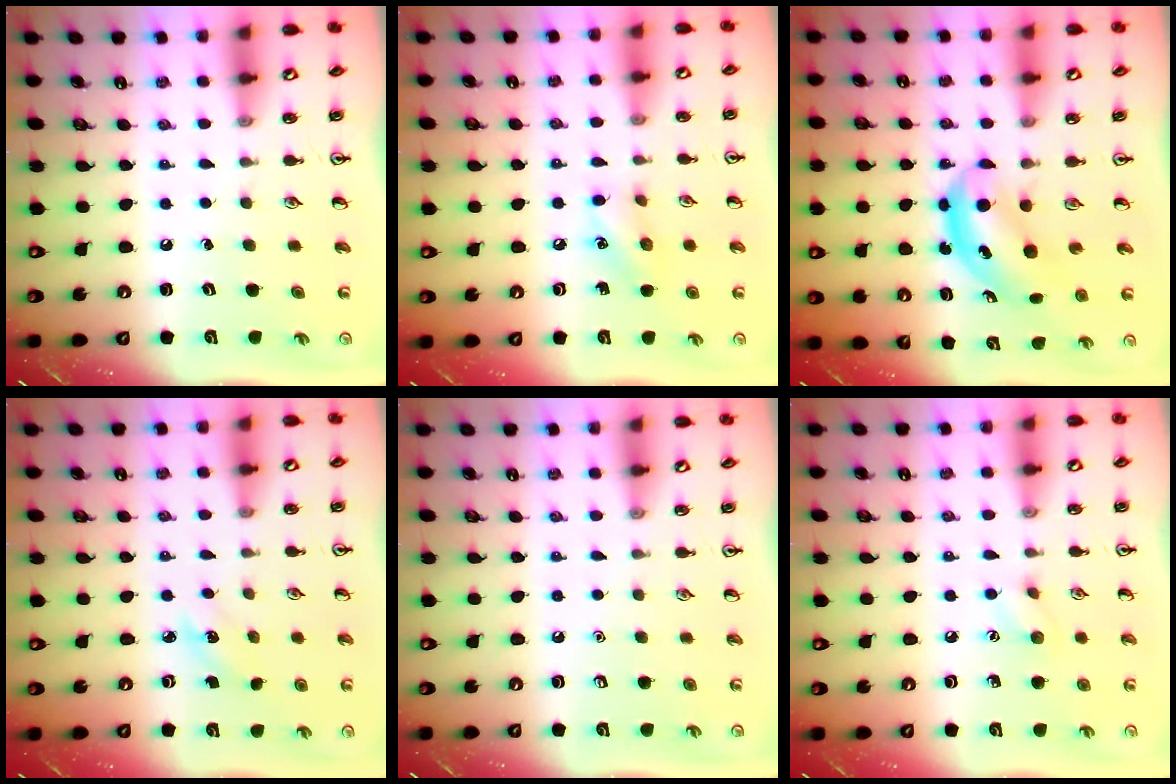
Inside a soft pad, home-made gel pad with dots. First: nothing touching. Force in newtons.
{"total": 7.6, "press": 7.5, "slide": 1.2}
{"total": 5.1, "press": 5.0, "slide": 0.7}
{"total": 2.4, "press": 2.2, "slide": 0.8}
{"total": 0.0}
{"total": 5.3, "press": 5.2, "slide": 1.1}